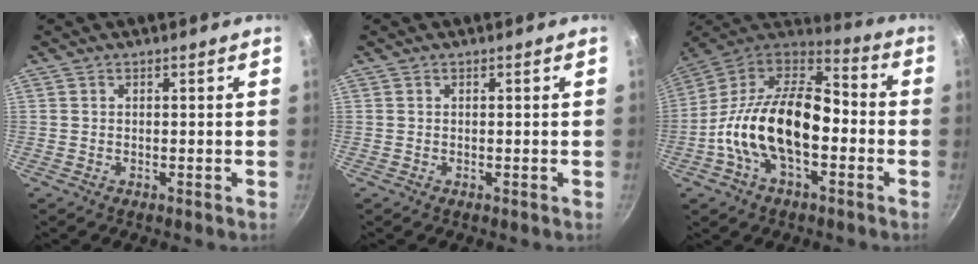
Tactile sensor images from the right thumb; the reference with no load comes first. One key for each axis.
{"total": 0.0}
{"total": 21.9, "fx": -4.3, "fy": 12.3, "fz": 17.6, "tx": -0.297, "ty": 0.054, "tz": -0.094}